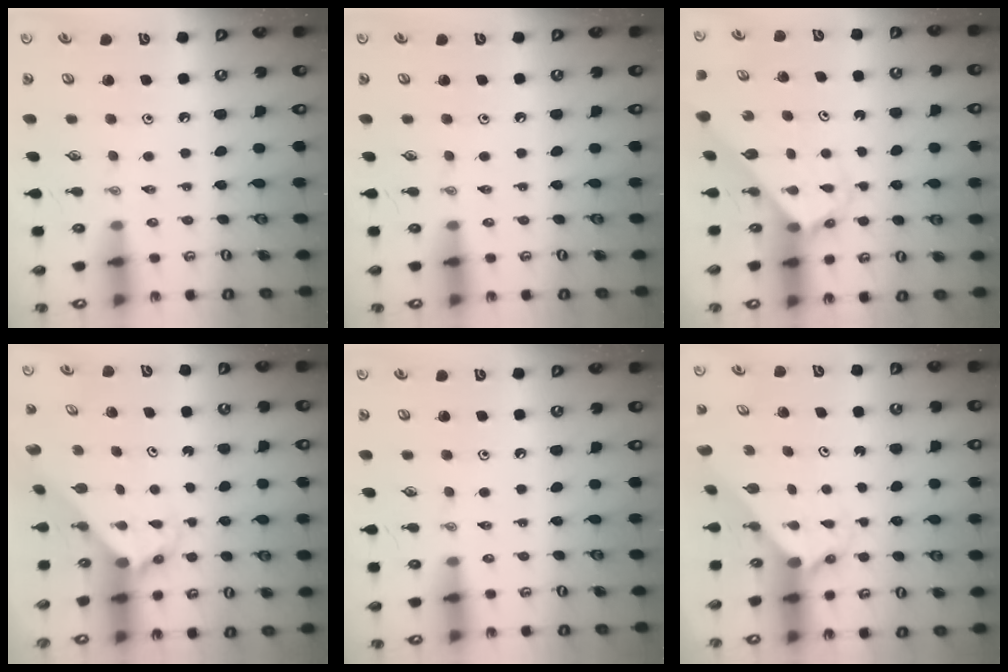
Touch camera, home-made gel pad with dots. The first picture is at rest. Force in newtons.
{"total": 0.0}
{"total": 2.8, "press": 2.8, "slide": 0.1}
{"total": 3.5, "press": 3.5, "slide": 0.3}
{"total": 0.0}
{"total": 1.8, "press": 1.8, "slide": 0.1}